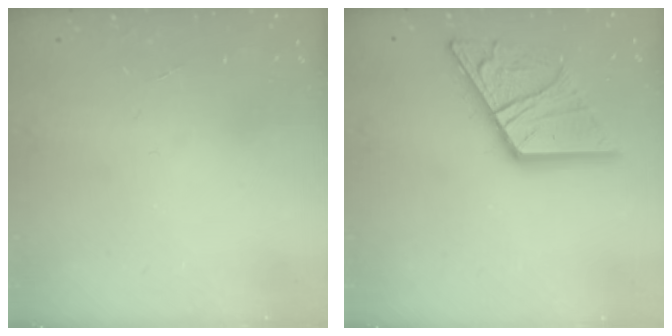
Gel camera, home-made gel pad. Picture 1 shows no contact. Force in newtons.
{"total": 19.1, "press": 18.9, "slide": 2.2}